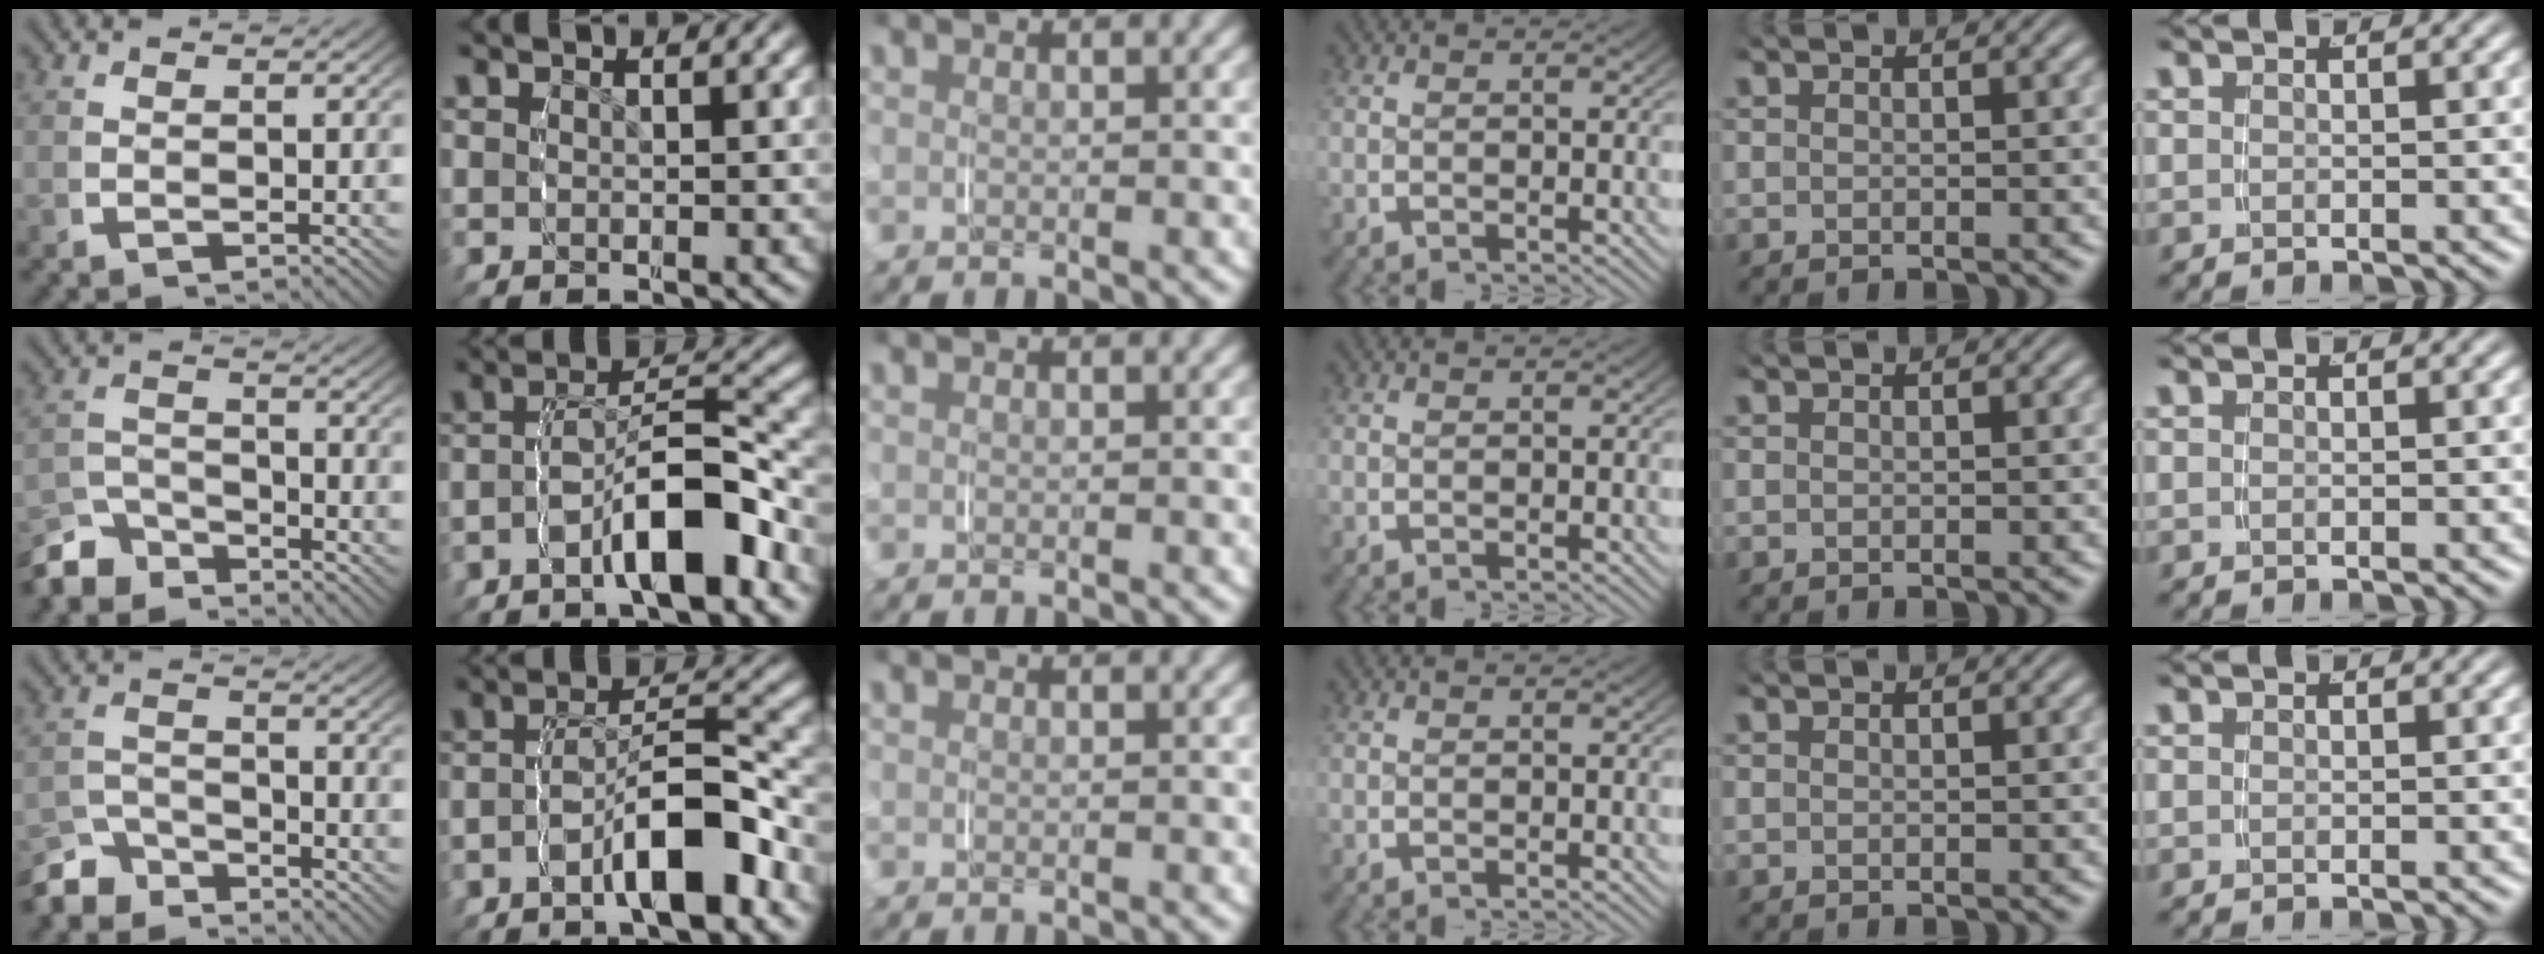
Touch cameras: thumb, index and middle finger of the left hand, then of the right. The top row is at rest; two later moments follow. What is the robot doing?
{"motion": "grasp_and_lifting", "object": "lipstick"}